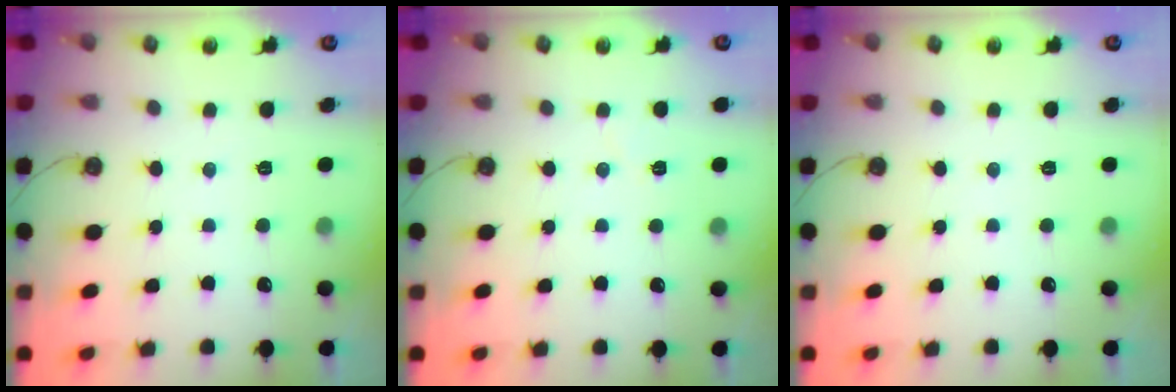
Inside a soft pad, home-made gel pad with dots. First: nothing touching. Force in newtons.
{"total": 3.0, "press": 2.4, "slide": 1.7}
{"total": 0.0}